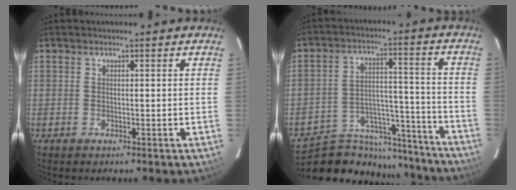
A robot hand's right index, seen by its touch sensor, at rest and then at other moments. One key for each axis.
{"total": 21.5, "fx": -19.2, "fy": 8.5, "fz": 4.7, "tx": -0.094, "ty": 0.061, "tz": -0.265}